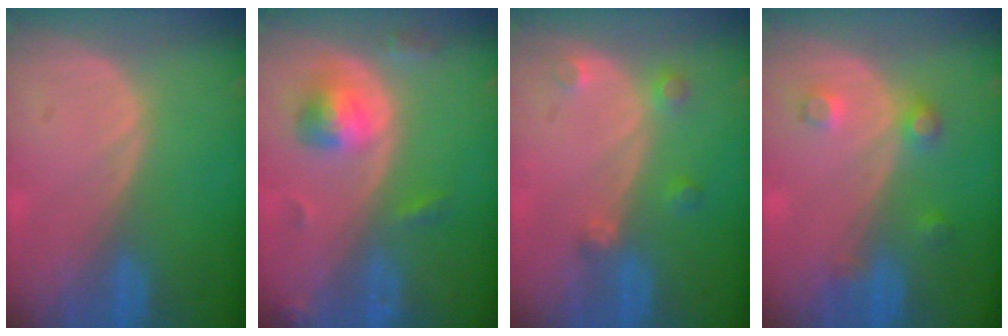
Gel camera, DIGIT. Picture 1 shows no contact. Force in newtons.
{"total": 5.2, "press": 5.0, "slide": 1.4}
{"total": 2.7, "press": 2.6, "slide": 0.5}
{"total": 3.5, "press": 3.3, "slide": 1.2}